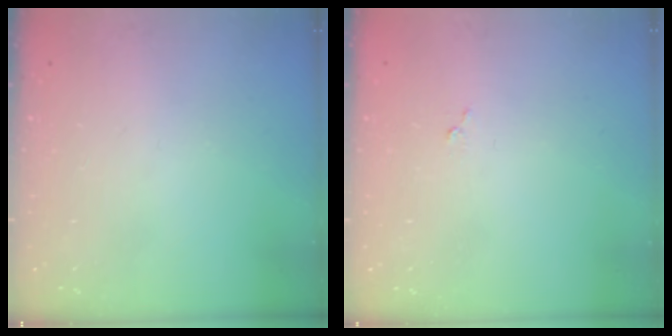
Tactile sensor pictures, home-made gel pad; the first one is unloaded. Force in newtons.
{"total": 3.5, "press": 3.5, "slide": 0.1}